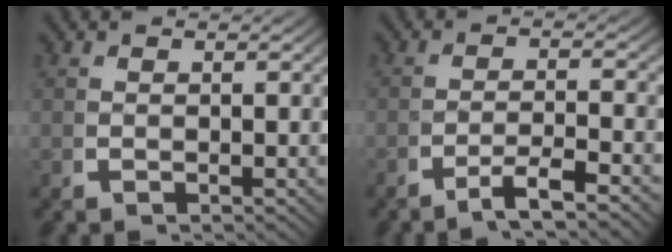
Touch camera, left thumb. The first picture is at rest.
{"total": 3.1, "force": [-1.9, 0.5, 2.3], "torque": [-0.043, 0.000, -0.036]}